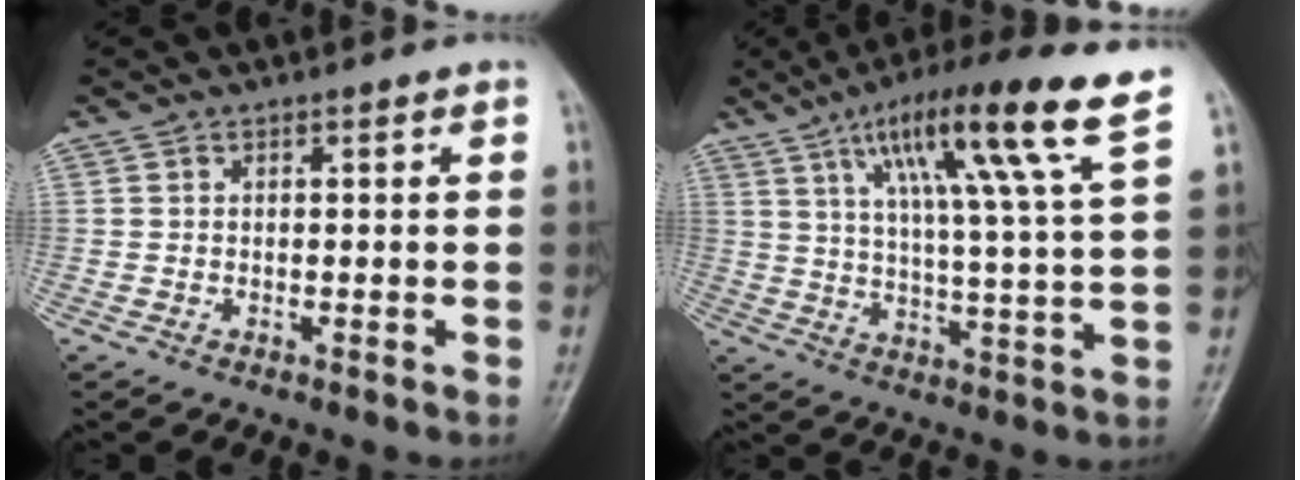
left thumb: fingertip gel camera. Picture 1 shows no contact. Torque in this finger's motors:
{"motor_torque": [0.52, 0.63, 1.83, -0.95, 0.22]}